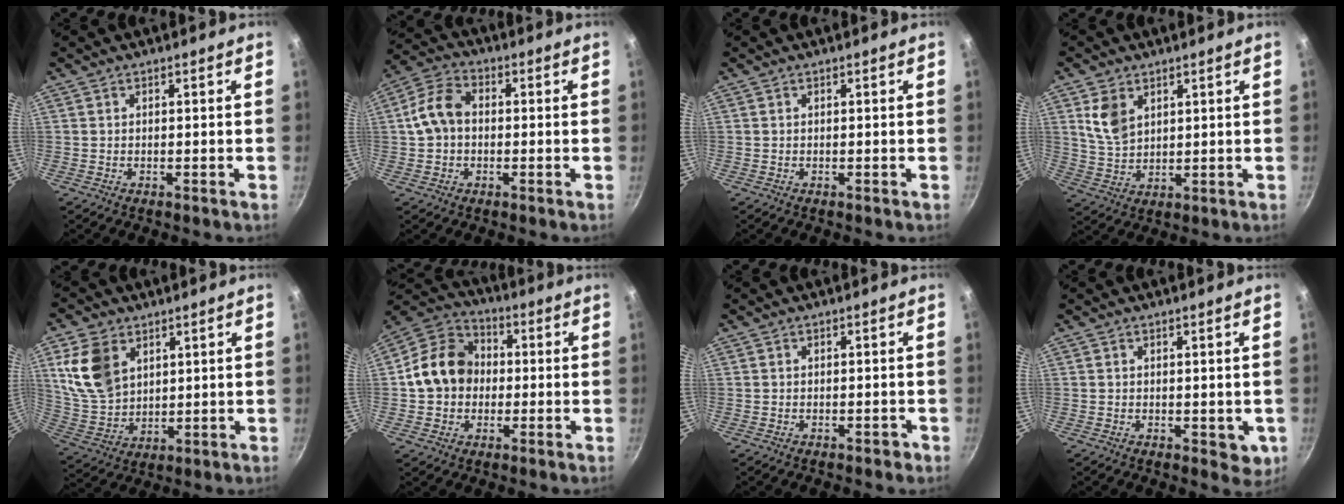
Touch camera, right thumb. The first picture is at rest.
{"total": 8.1, "force": [0.0, 6.1, 5.4], "torque": [-0.087, 0.027, -0.011]}
{"total": 0.0}
{"total": 7.0, "force": [3.1, 4.6, 4.3], "torque": [-0.068, -0.019, 0.065]}
{"total": 12.8, "force": [4.8, 8.9, 7.8], "torque": [-0.135, -0.020, 0.109]}
{"total": 13.0, "force": [0.0, 10.8, 7.1], "torque": [-0.090, 0.029, -0.020]}
{"total": 1.1, "force": [-0.7, 0.7, 0.5], "torque": [0.004, 0.015, -0.003]}
{"total": 3.8, "force": [-0.4, 2.5, 2.8], "torque": [-0.029, -0.007, -0.002]}